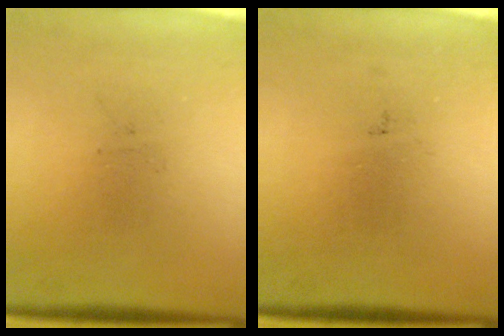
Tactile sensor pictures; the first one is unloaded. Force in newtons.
{"total": 0.0}